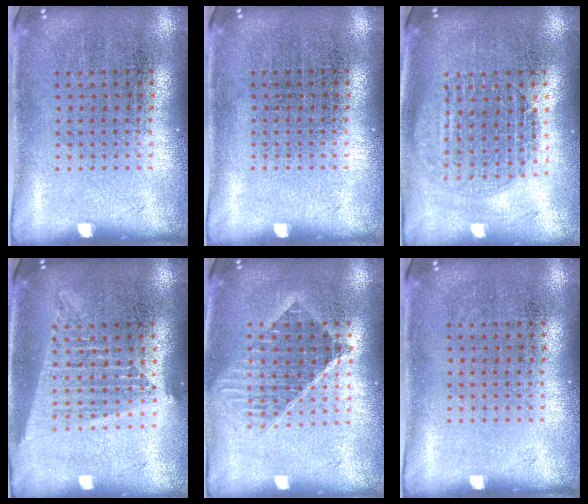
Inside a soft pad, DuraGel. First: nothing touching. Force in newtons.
{"total": 0.0}
{"total": 1.6, "press": 1.5, "slide": 0.7}
{"total": 1.7, "press": 1.5, "slide": 0.8}
{"total": 1.5, "press": 1.3, "slide": 0.8}
{"total": 0.0}